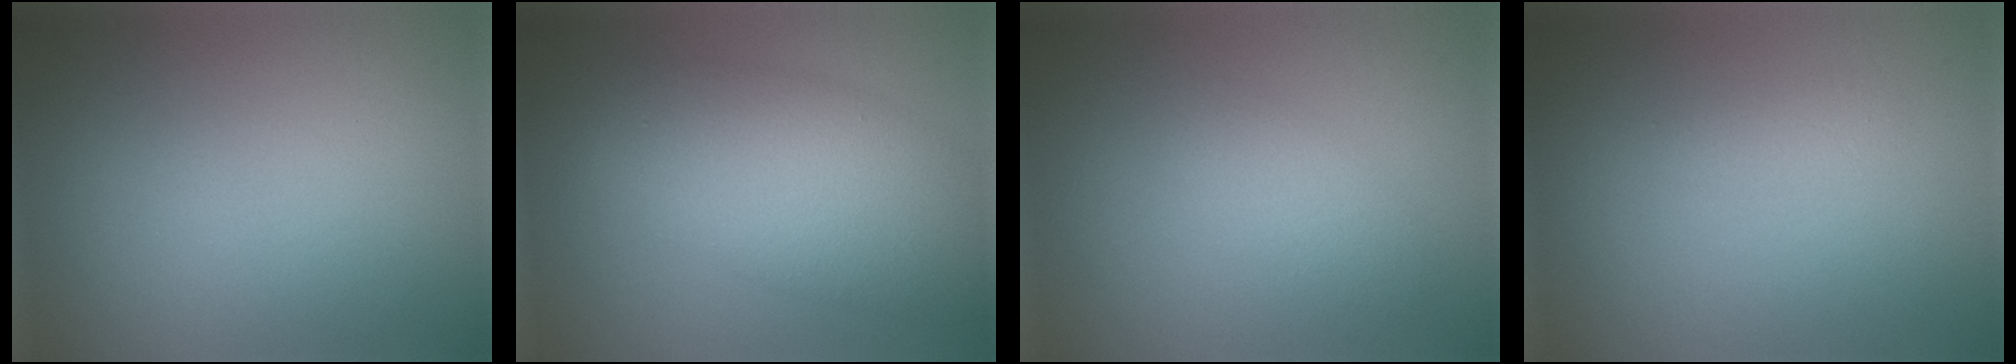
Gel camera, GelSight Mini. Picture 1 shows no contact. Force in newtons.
{"total": 8.2, "press": 8.2, "slide": 0.1}
{"total": 1.9, "press": 1.9, "slide": 0.1}
{"total": 1.0, "press": 1.0, "slide": 0.1}